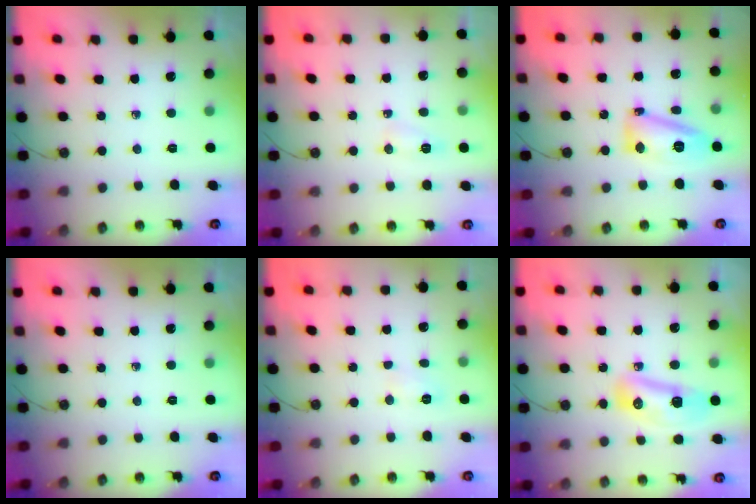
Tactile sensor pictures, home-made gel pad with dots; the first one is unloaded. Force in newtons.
{"total": 5.0, "press": 5.0, "slide": 0.8}
{"total": 14.1, "press": 14.0, "slide": 1.4}
{"total": 0.0}
{"total": 3.9, "press": 3.9, "slide": 0.4}
{"total": 15.6, "press": 12.0, "slide": 10.0}